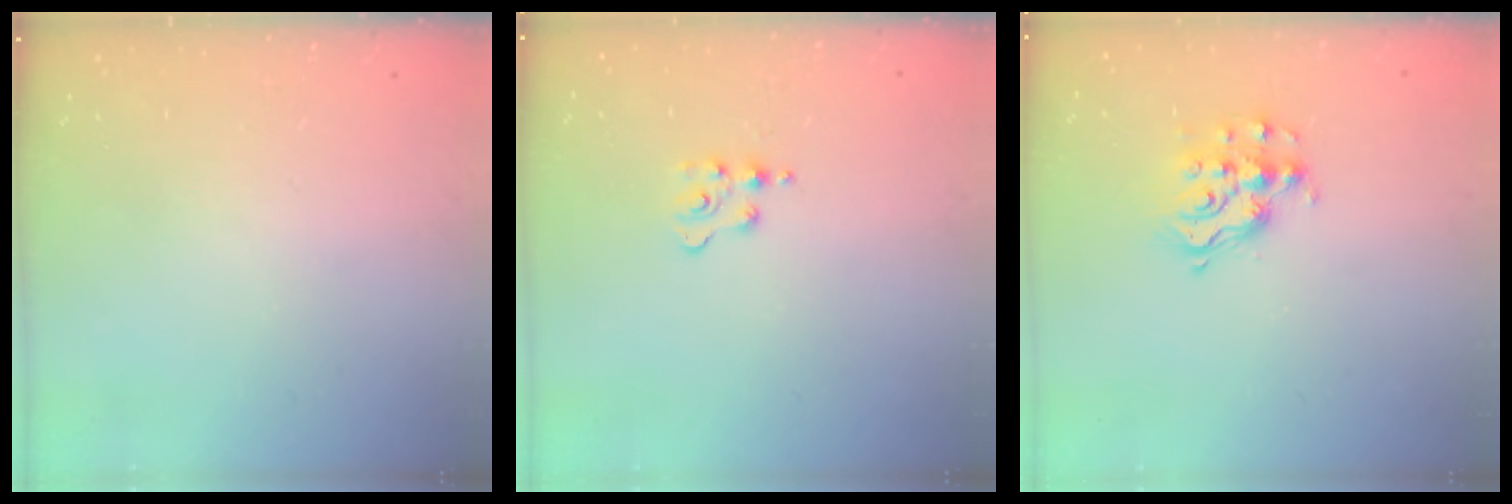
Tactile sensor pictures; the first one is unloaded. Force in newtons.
{"total": 3.0, "press": 3.0, "slide": 0.5}
{"total": 10.7, "press": 10.7, "slide": 0.8}